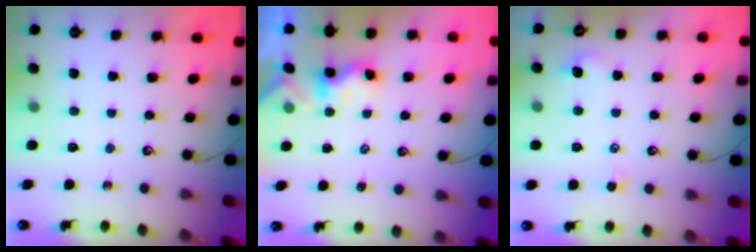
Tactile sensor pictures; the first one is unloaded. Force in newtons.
{"total": 1.8, "press": 1.7, "slide": 0.5}
{"total": 1.7, "press": 1.6, "slide": 0.6}